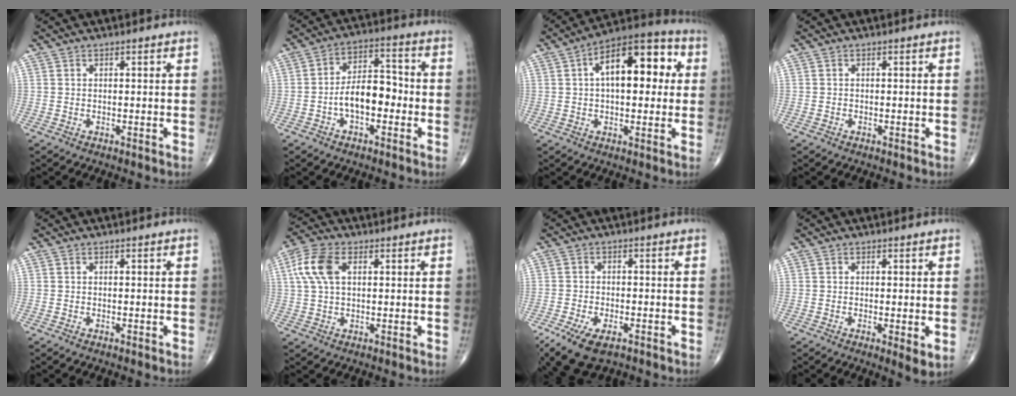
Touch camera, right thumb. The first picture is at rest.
{"total": 9.4, "force": [-2.4, 5.2, 7.5], "torque": [-0.110, 0.037, -0.049]}
{"total": 15.6, "force": [3.3, 7.8, 13.1], "torque": [-0.167, 0.031, 0.041]}
{"total": 0.0}
{"total": 0.0}
{"total": 7.9, "force": [2.1, 4.3, 6.3], "torque": [-0.146, 0.016, 0.039]}
{"total": 10.0, "force": [-5.9, 4.8, 6.5], "torque": [-0.124, 0.005, -0.096]}
{"total": 3.2, "force": [-0.6, 0.7, 3.0], "torque": [-0.054, -0.014, -0.012]}